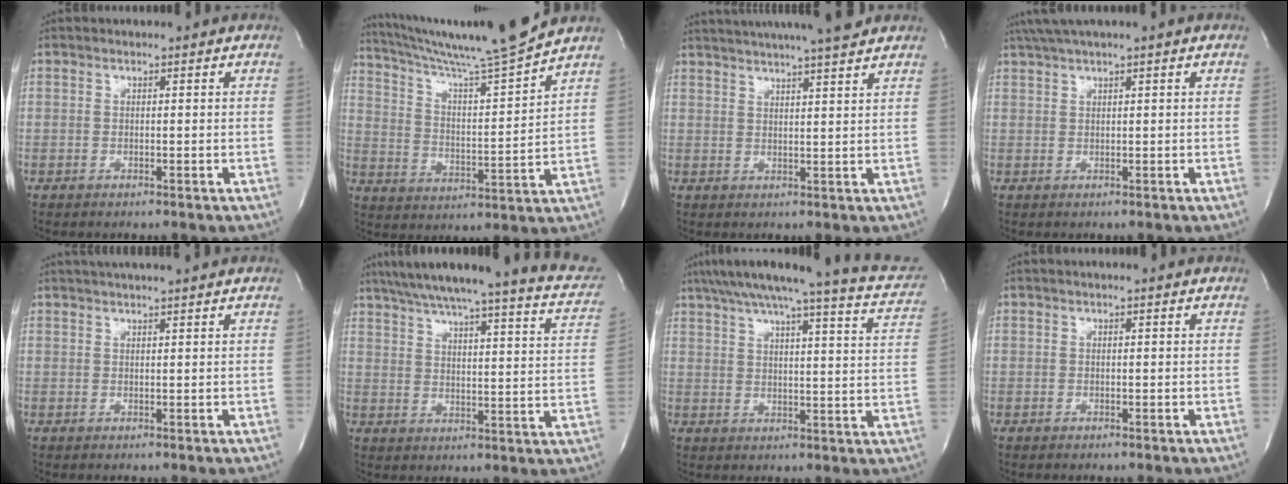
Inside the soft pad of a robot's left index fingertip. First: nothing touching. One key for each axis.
{"total": 16.0, "fx": 14.5, "fy": -2.2, "fz": 6.6, "tx": -0.119, "ty": -0.025, "tz": 0.231}
{"total": 15.0, "fx": 13.3, "fy": 0.0, "fz": 6.9, "tx": -0.122, "ty": 0.016, "tz": 0.184}
{"total": 3.8, "fx": 2.7, "fy": -0.6, "fz": 2.6, "tx": -0.057, "ty": 0.024, "tz": 0.056}
{"total": 7.7, "fx": 6.8, "fy": 0.1, "fz": 3.7, "tx": -0.060, "ty": 0.029, "tz": 0.091}
{"total": 23.6, "fx": 19.9, "fy": 2.5, "fz": 12.6, "tx": -0.180, "ty": -0.013, "tz": 0.245}
{"total": 19.0, "fx": 16.1, "fy": 1.5, "fz": 9.9, "tx": -0.142, "ty": -0.008, "tz": 0.194}
{"total": 0.7, "fx": 0.6, "fy": -0.1, "fz": 0.4, "tx": -0.008, "ty": 0.008, "tz": 0.012}